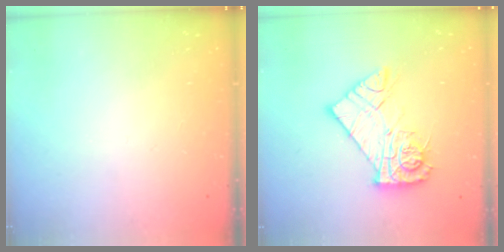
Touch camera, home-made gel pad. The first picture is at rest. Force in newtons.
{"total": 14.6, "press": 14.6, "slide": 1.4}